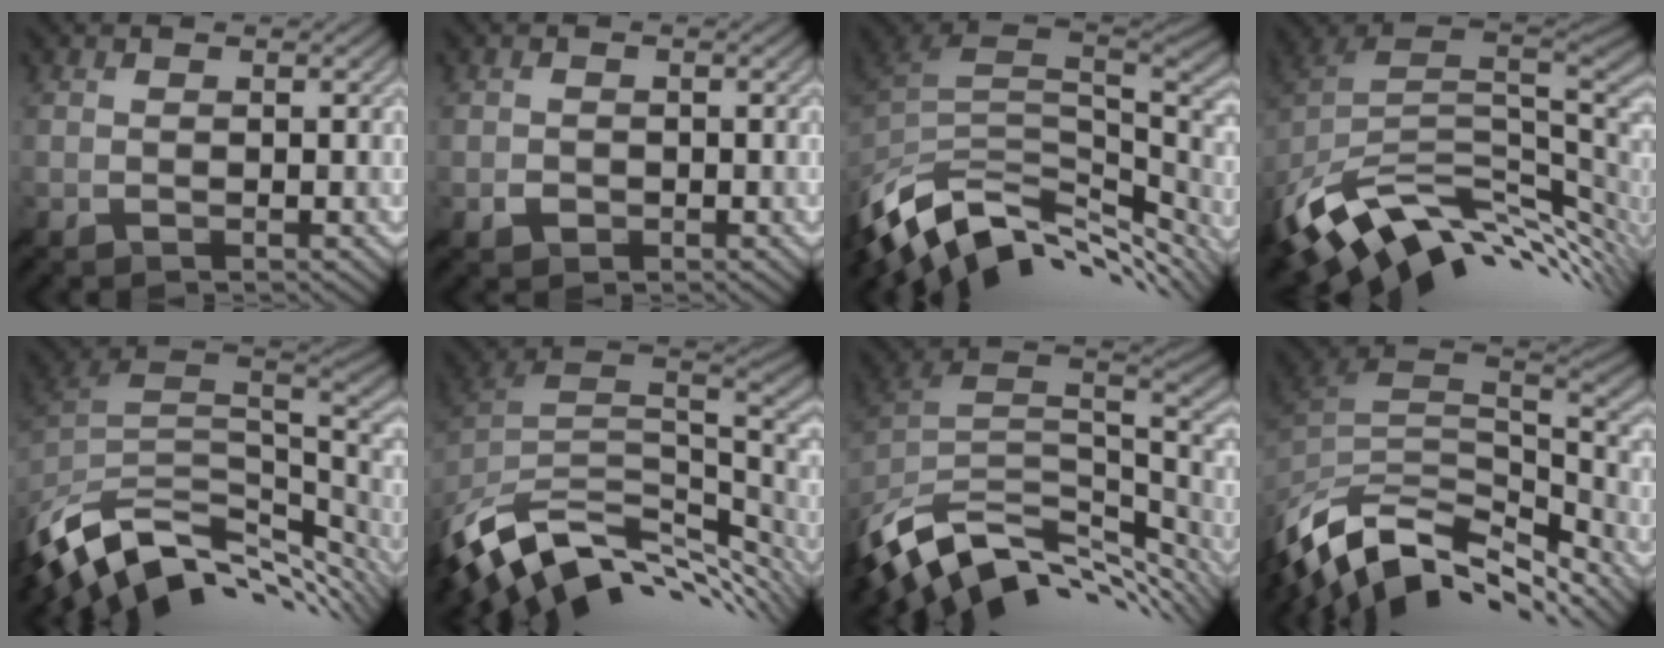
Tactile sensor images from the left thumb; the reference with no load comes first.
{"total": 0.8, "force": [0.0, 0.8, 0.3], "torque": [-0.001, 0.000, -0.003]}
{"total": 13.0, "force": [-5.8, 6.9, 9.5], "torque": [-0.218, -0.012, -0.101]}
{"total": 14.0, "force": [-2.0, 8.2, 11.2], "torque": [-0.241, -0.019, -0.017]}
{"total": 13.0, "force": [-5.8, 6.8, 9.3], "torque": [-0.215, -0.017, -0.100]}
{"total": 13.2, "force": [-5.1, 7.5, 9.6], "torque": [-0.216, -0.020, -0.079]}
{"total": 12.9, "force": [-6.0, 6.7, 9.3], "torque": [-0.210, -0.012, -0.097]}
{"total": 14.2, "force": [-8.8, 7.0, 8.7], "torque": [-0.231, -0.016, -0.153]}